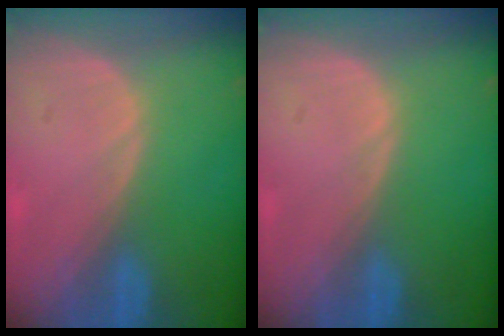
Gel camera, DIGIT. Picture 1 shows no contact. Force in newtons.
{"total": 0.0}